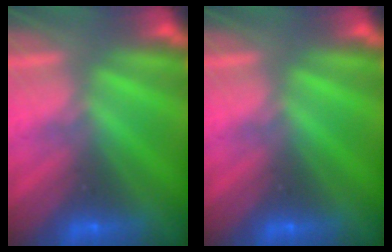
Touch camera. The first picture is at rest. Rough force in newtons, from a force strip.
{"total": 0.0}